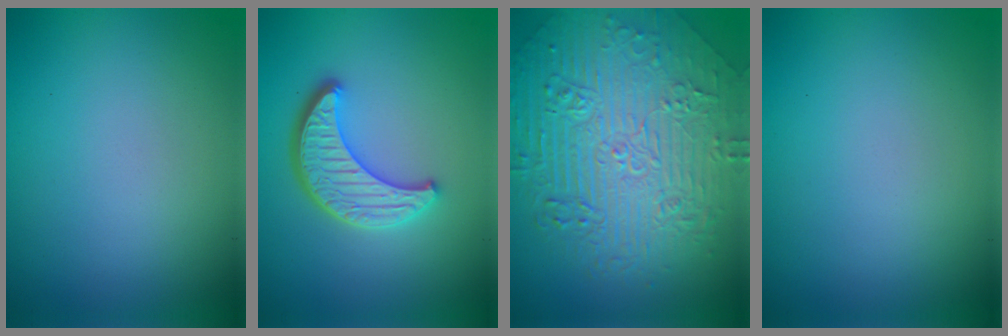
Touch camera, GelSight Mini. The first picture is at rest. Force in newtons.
{"total": 4.5, "press": 3.8, "slide": 2.4}
{"total": 10.6, "press": 7.1, "slide": 7.8}
{"total": 0.0}